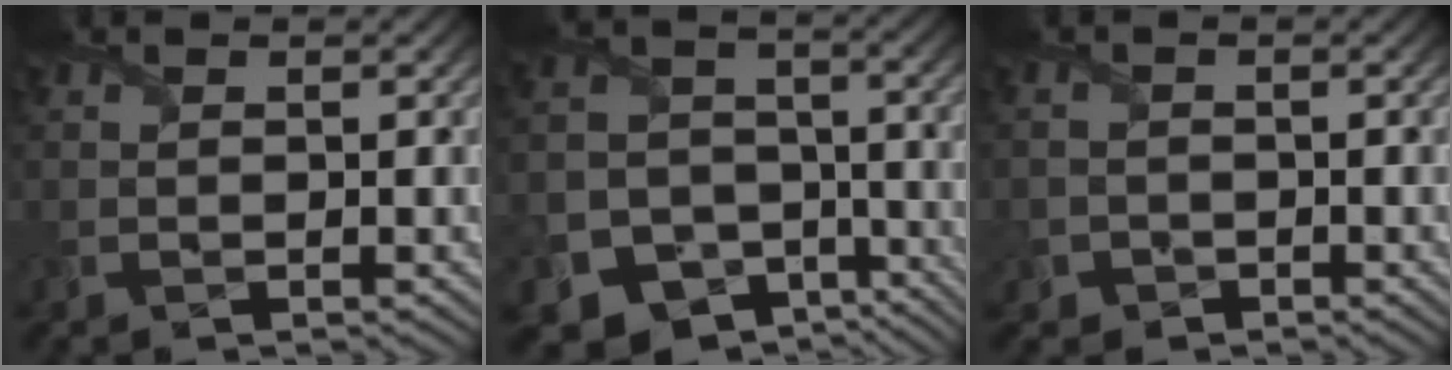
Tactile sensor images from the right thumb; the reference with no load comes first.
{"total": 14.8, "force": [-9.4, 10.3, 4.7], "torque": [-0.124, -0.053, -0.149]}
{"total": 2.2, "force": [-1.5, 1.7, 0.3], "torque": [-0.009, -0.002, -0.029]}